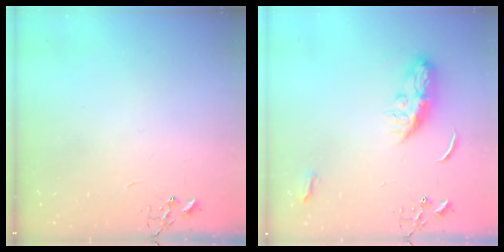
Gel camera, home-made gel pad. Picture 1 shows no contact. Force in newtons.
{"total": 9.1, "press": 9.1, "slide": 0.4}